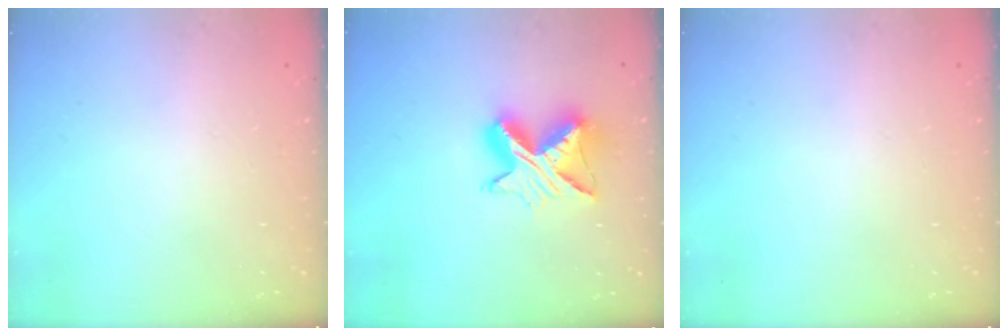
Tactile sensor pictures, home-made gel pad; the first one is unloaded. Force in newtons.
{"total": 10.9, "press": 10.8, "slide": 1.0}
{"total": 0.0}